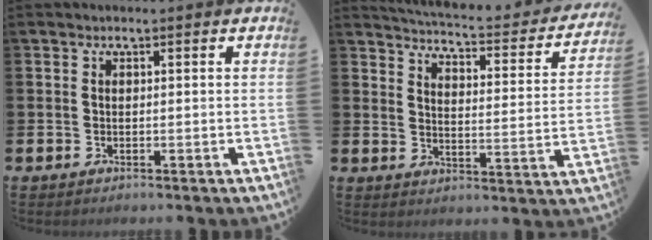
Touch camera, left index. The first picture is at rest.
{"total": 4.5, "force": [4.4, 0.4, 1.1], "torque": [-0.041, -0.042, 0.068]}